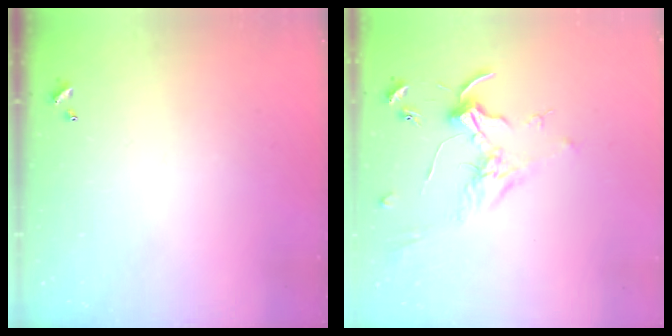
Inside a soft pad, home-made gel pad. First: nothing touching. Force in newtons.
{"total": 1.7, "press": 1.5, "slide": 0.7}